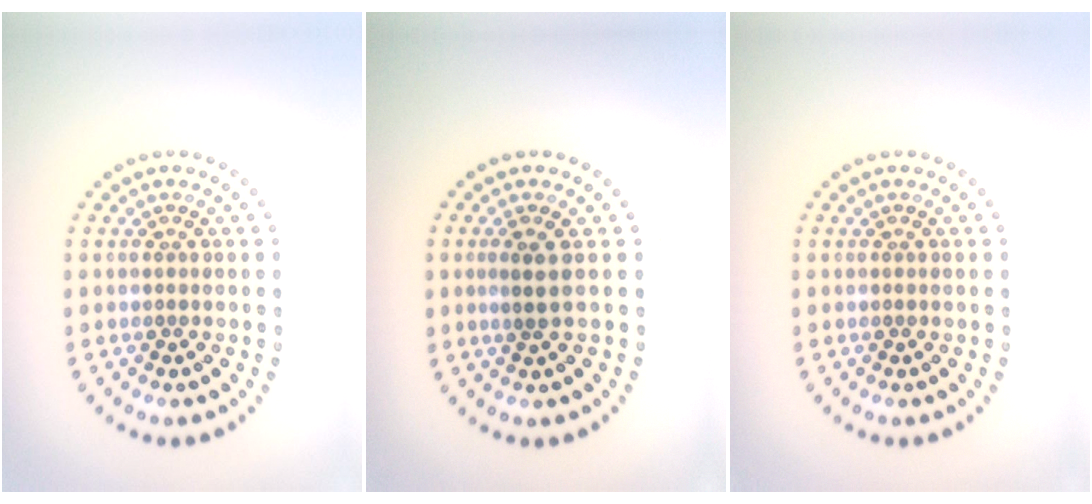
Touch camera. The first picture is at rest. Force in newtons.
{"total": 1.5, "press": 1.2, "slide": 1.0}
{"total": 0.0}